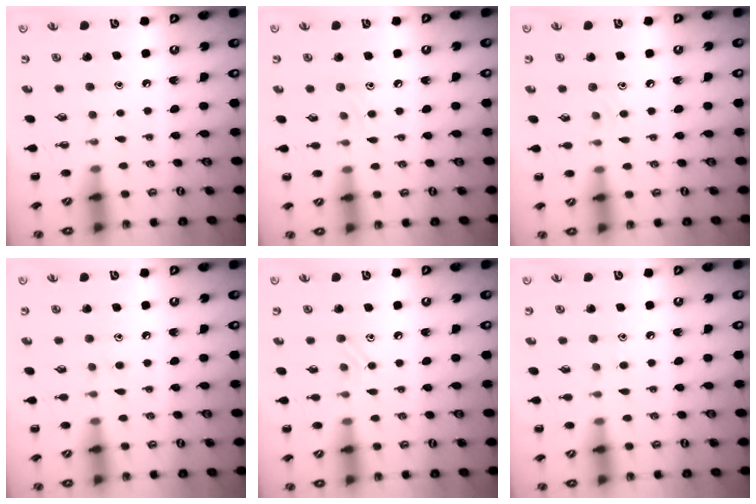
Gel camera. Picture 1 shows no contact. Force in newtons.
{"total": 5.5, "press": 5.3, "slide": 1.5}
{"total": 7.2, "press": 6.7, "slide": 2.7}
{"total": 6.8, "press": 6.5, "slide": 1.8}
{"total": 7.1, "press": 6.9, "slide": 1.3}
{"total": 5.3, "press": 4.9, "slide": 2.1}